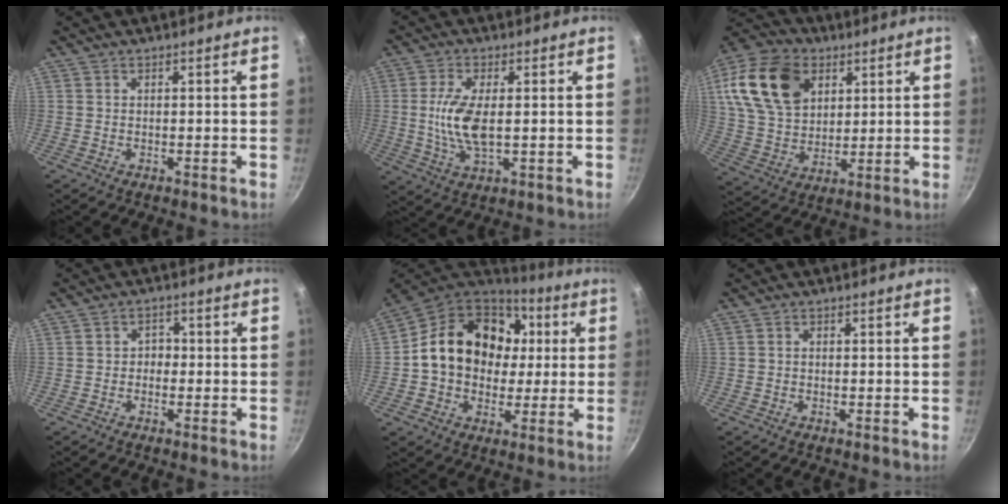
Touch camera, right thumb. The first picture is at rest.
{"total": 8.7, "force": [0.3, 3.7, 7.9], "torque": [-0.162, -0.004, 0.005]}
{"total": 19.4, "force": [7.1, 13.6, 11.9], "torque": [-0.205, -0.006, 0.130]}
{"total": 2.5, "force": [-0.7, 2.1, 1.1], "torque": [0.005, 0.011, -0.014]}
{"total": 20.4, "force": [2.9, 16.3, 12.0], "torque": [-0.178, 0.024, 0.043]}
{"total": 0.7, "force": [-0.2, 0.6, 0.3], "torque": [-0.005, 0.003, -0.004]}